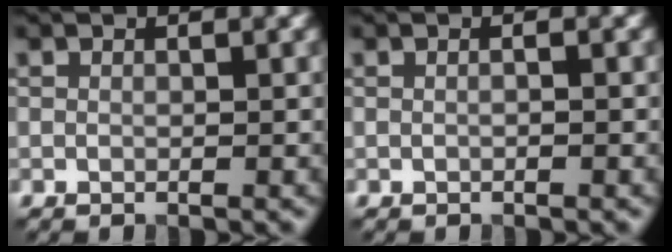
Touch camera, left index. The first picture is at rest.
{"total": 0.6, "force": [0.0, 0.1, 0.6], "torque": [-0.013, -0.005, -0.007]}